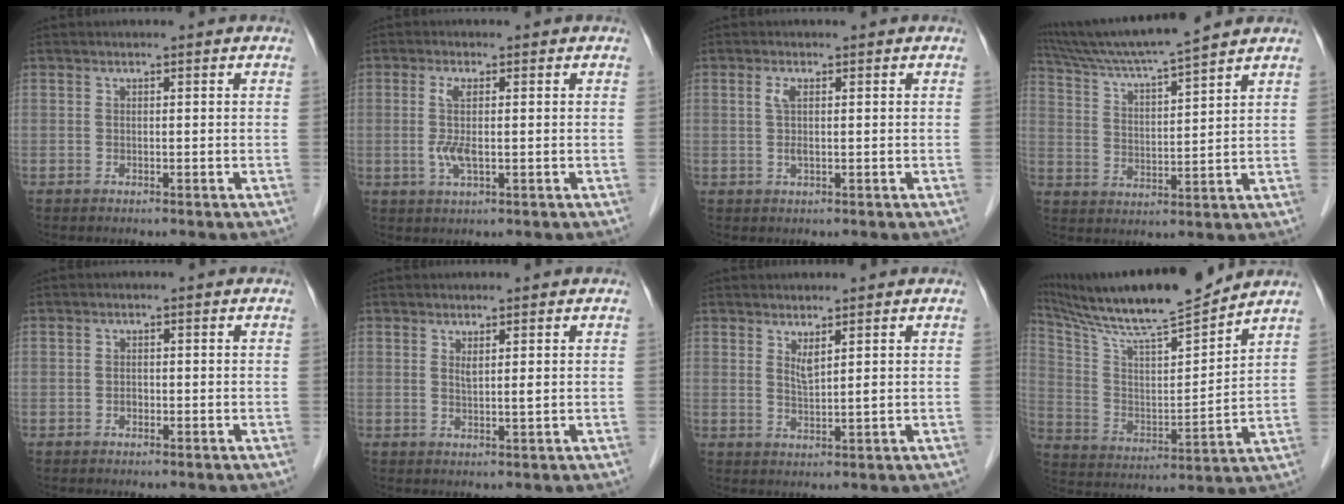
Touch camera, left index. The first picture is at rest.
{"total": 3.7, "force": [-0.2, 0.8, 3.6], "torque": [-0.084, -0.007, -0.005]}
{"total": 1.9, "force": [0.4, 0.4, 1.8], "torque": [-0.045, 0.001, 0.006]}
{"total": 13.1, "force": [11.7, -1.0, 5.8], "torque": [-0.112, 0.019, 0.201]}
{"total": 0.7, "force": [-0.4, 0.5, 0.3], "torque": [-0.007, 0.002, -0.009]}
{"total": 1.6, "force": [0.6, 0.0, 1.5], "torque": [-0.029, -0.005, 0.013]}
{"total": 2.2, "force": [1.2, 0.0, 1.8], "torque": [-0.041, -0.008, 0.028]}
{"total": 18.0, "force": [15.8, 0.5, 8.4], "torque": [-0.154, 0.002, 0.275]}